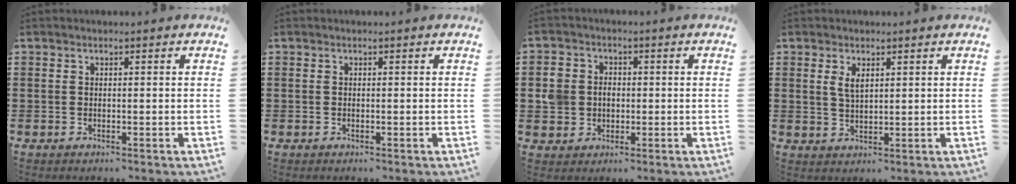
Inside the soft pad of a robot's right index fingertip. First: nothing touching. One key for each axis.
{"total": 0.0}
{"total": 4.3, "fx": -0.3, "fy": 4.0, "fz": 1.5, "tx": -0.058, "ty": 0.009, "tz": -0.011}
{"total": 2.6, "fx": 1.1, "fy": 1.2, "fz": 2.1, "tx": -0.044, "ty": 0.005, "tz": 0.019}